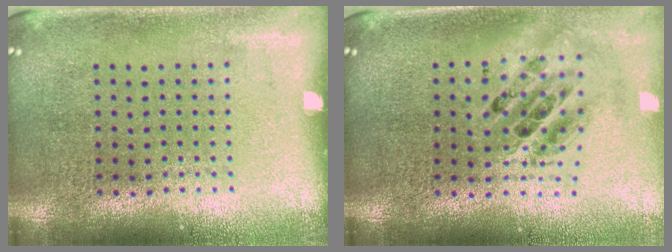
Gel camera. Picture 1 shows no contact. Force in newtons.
{"total": 1.9, "press": 1.5, "slide": 1.1}